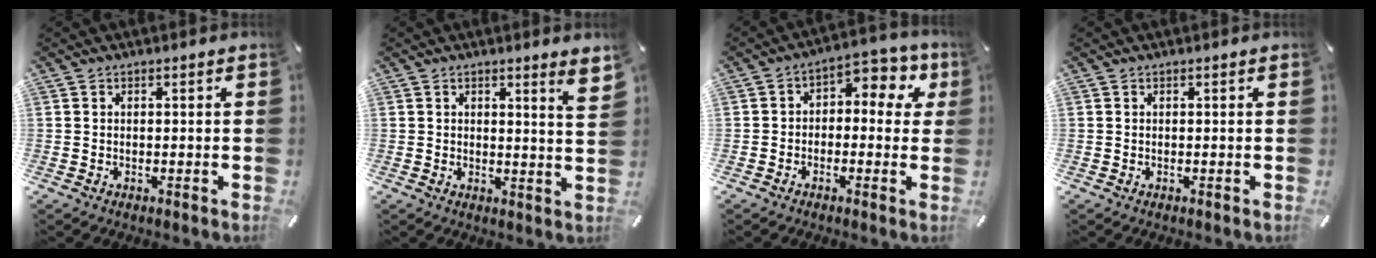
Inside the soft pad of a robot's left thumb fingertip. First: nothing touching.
{"total": 4.5, "force": [2.6, 0.1, 3.7], "torque": [-0.051, -0.022, 0.038]}
{"total": 6.0, "force": [0.2, 4.2, 4.2], "torque": [-0.055, -0.001, -0.003]}
{"total": 0.0}